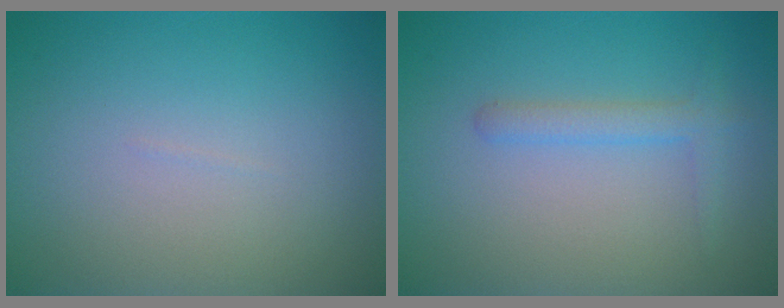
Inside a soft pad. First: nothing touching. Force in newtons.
{"total": 1.7, "press": 1.7, "slide": 0.1}